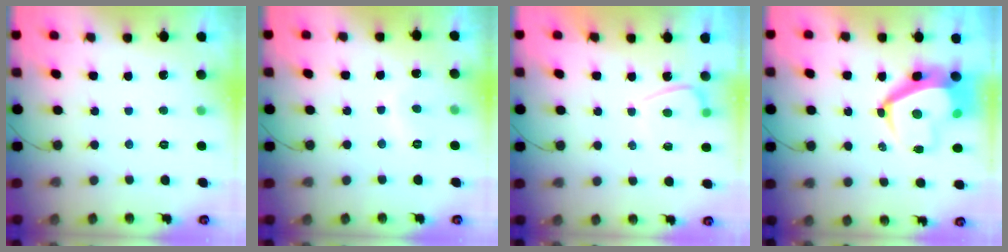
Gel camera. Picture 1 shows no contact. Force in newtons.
{"total": 2.7, "press": 2.6, "slide": 0.8}
{"total": 1.9, "press": 1.7, "slide": 0.7}
{"total": 9.5, "press": 9.5, "slide": 0.9}